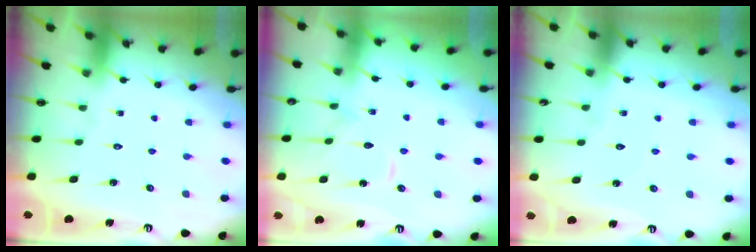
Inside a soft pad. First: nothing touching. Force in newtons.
{"total": 8.6, "press": 8.6, "slide": 0.4}
{"total": 3.6, "press": 3.5, "slide": 0.3}